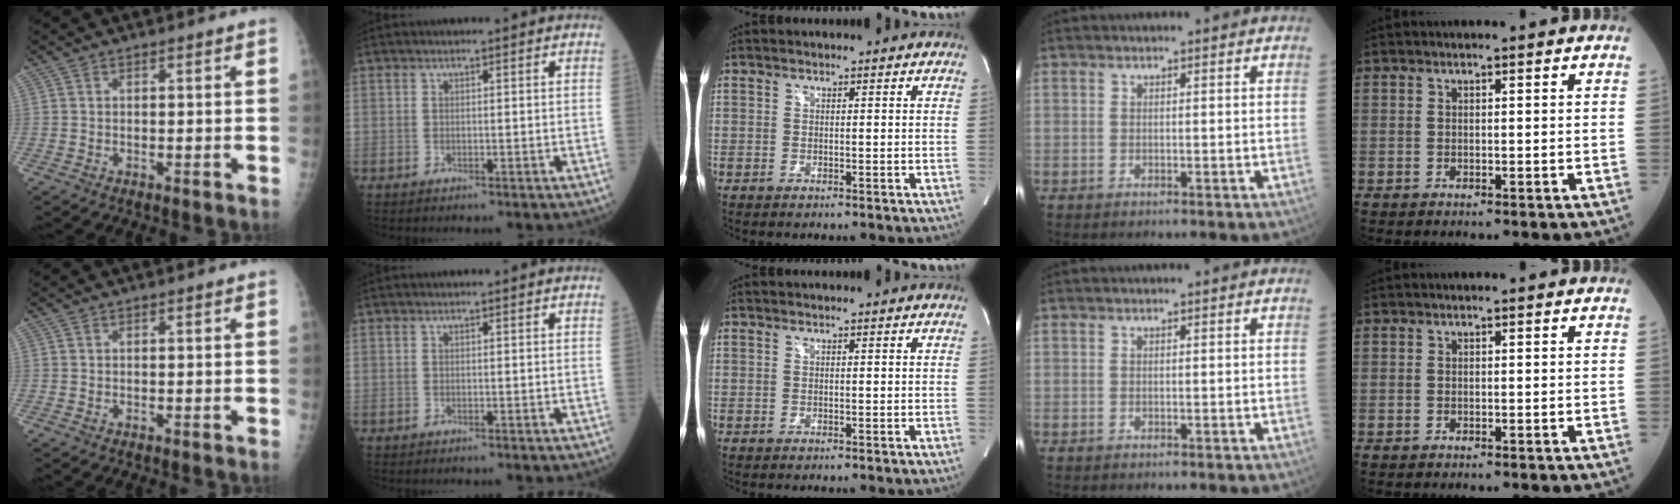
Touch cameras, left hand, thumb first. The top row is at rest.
{}